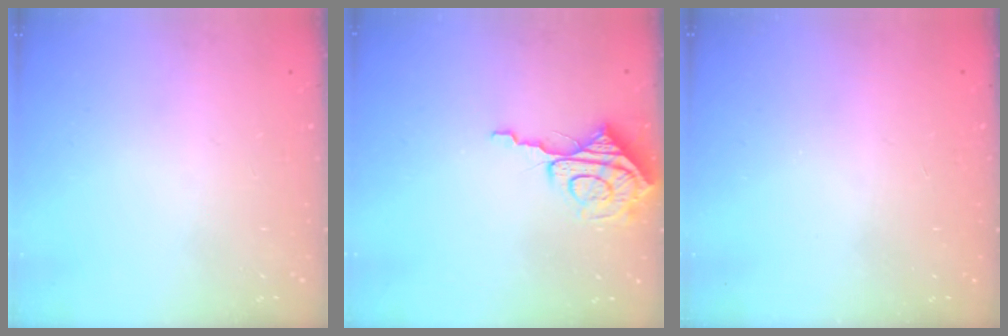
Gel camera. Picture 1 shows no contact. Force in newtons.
{"total": 9.7, "press": 9.7, "slide": 0.8}
{"total": 0.0}